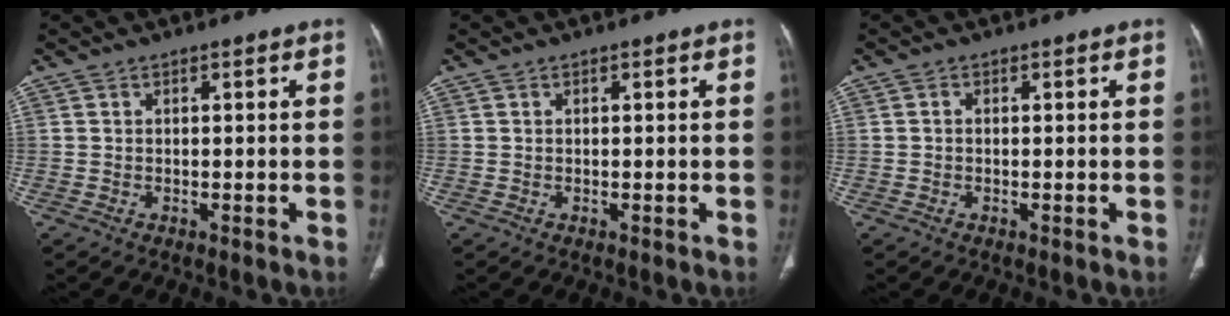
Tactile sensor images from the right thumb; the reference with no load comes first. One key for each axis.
{"total": 0.0}
{"total": 0.5, "fx": -0.1, "fy": 0.4, "fz": 0.3, "tx": -0.003, "ty": 0.002, "tz": -0.003}